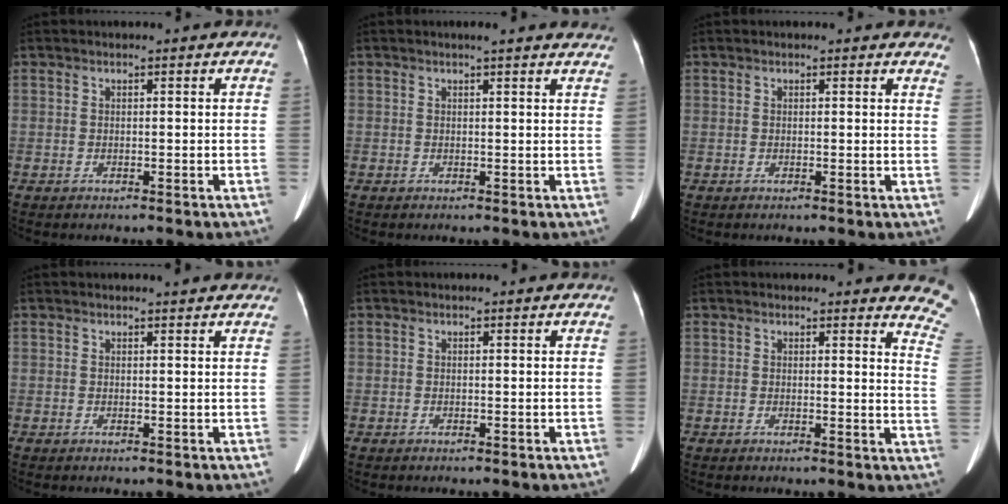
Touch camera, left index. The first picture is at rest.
{"total": 8.5, "force": [7.6, 2.5, 2.8], "torque": [-0.014, 0.015, 0.066]}
{"total": 3.6, "force": [3.3, 1.1, 1.1], "torque": [0.004, -0.006, 0.010]}
{"total": 2.8, "force": [2.6, 0.7, 0.9], "torque": [-0.012, 0.007, 0.020]}
{"total": 0.5, "force": [-0.1, 0.5, -0.1], "torque": [0.009, 0.007, -0.008]}
{"total": 8.2, "force": [7.9, 1.4, 1.8], "torque": [0.011, -0.060, 0.042]}